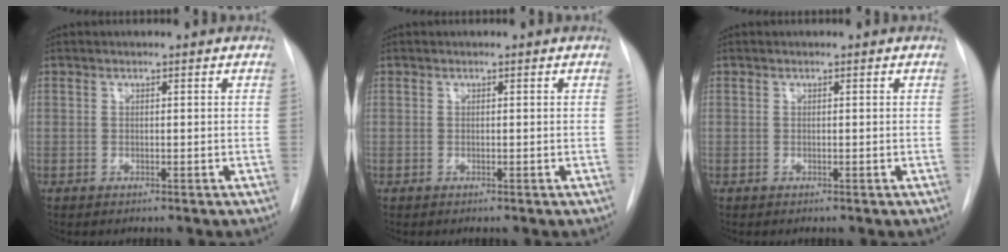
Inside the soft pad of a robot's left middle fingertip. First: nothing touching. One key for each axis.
{"total": 0.0}
{"total": 0.0}